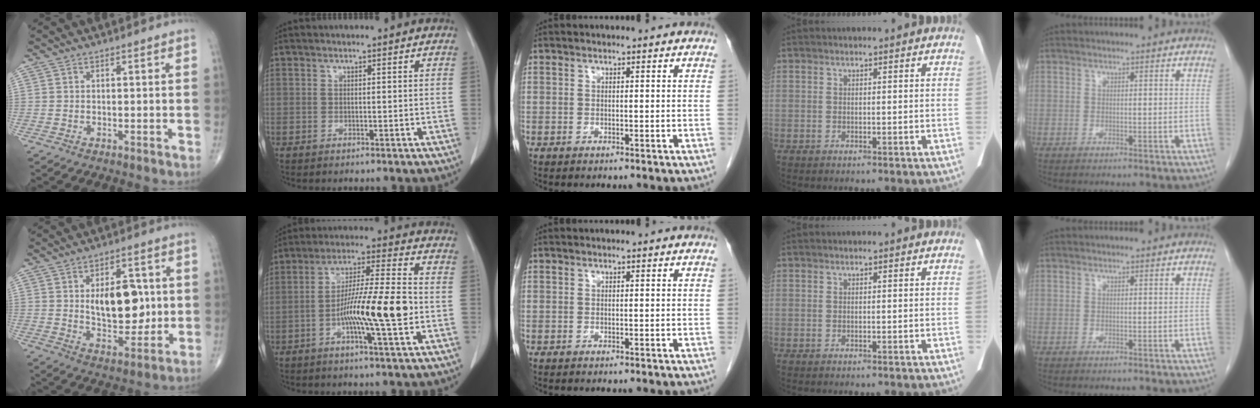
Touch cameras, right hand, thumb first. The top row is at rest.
{"thumb": {"total": 13.0, "force": [1.5, 7.3, 10.6], "torque": [-0.119, -0.013, 0.032]}, "index": {"total": 12.8, "force": [-3.0, 0.4, 12.4], "torque": [-0.220, 0.000, -0.056]}}